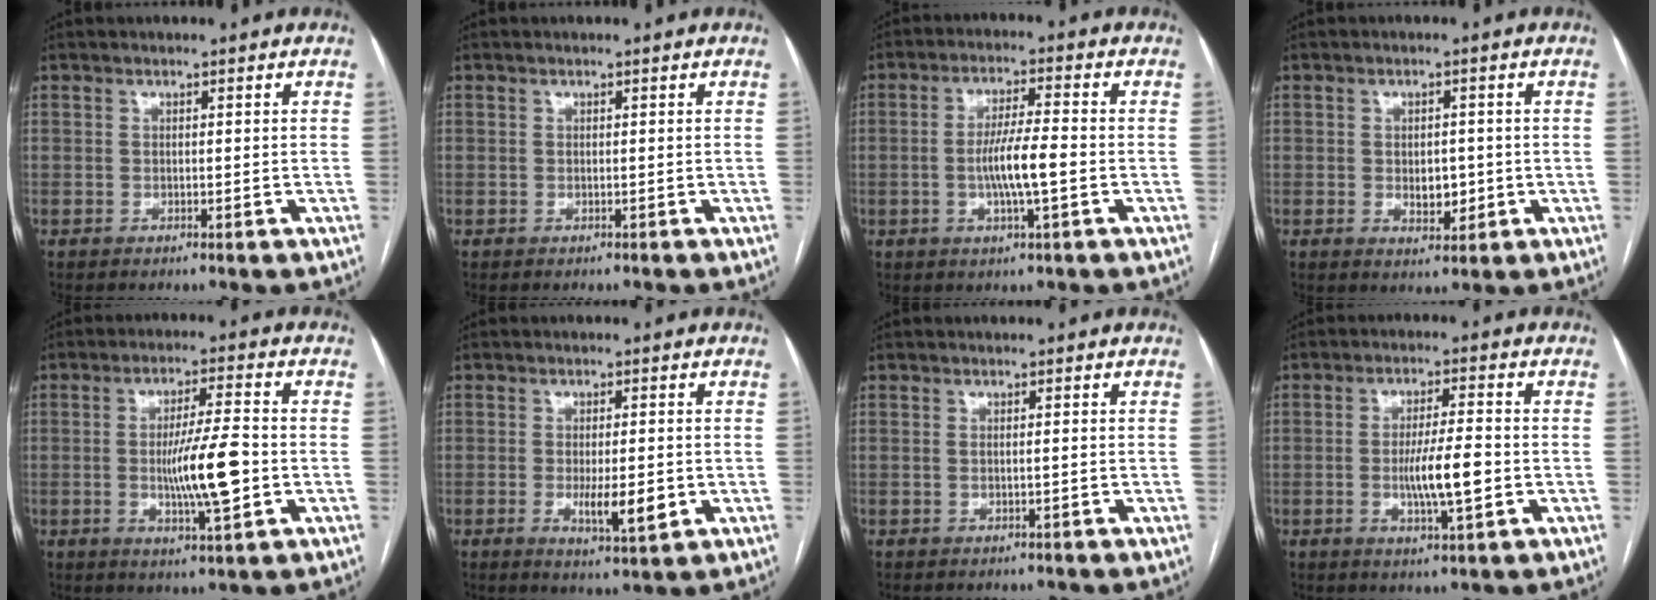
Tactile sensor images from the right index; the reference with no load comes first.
{"total": 0.0}
{"total": 7.1, "force": [-1.4, 0.5, 7.0], "torque": [-0.134, -0.001, -0.028]}
{"total": 3.9, "force": [-0.5, 2.3, 3.2], "torque": [-0.042, -0.001, 0.002]}
{"total": 9.8, "force": [-1.5, 1.0, 9.7], "torque": [-0.170, -0.006, -0.025]}
{"total": 5.9, "force": [-1.3, 1.3, 5.6], "torque": [-0.096, -0.010, -0.015]}
{"total": 0.8, "force": [-0.1, 0.1, 0.8], "torque": [-0.015, 0.000, 0.002]}
{"total": 7.7, "force": [-1.4, 0.9, 7.5], "torque": [-0.135, -0.006, -0.024]}